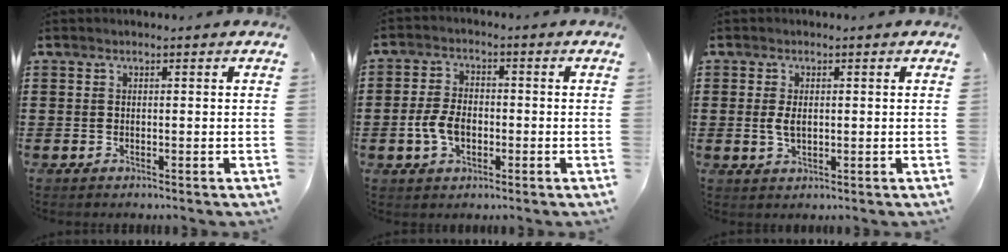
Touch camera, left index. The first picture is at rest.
{"total": 5.4, "force": [-1.3, 3.3, 4.1], "torque": [-0.101, -0.001, -0.029]}
{"total": 2.8, "force": [0.2, 1.5, 2.4], "torque": [-0.056, 0.002, 0.000]}